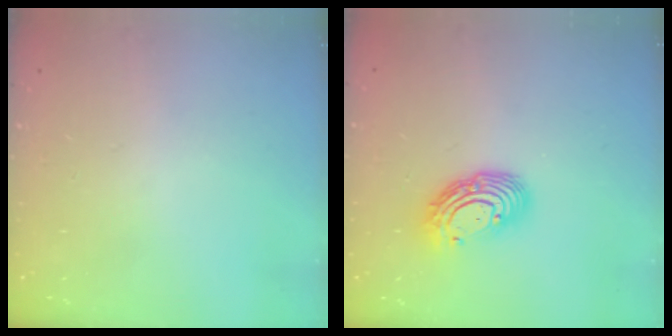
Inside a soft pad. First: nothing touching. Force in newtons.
{"total": 10.7, "press": 10.6, "slide": 0.9}